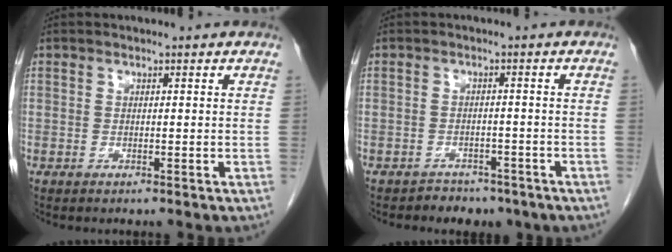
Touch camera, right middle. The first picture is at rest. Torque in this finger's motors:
{"motor_torque": [-0.28, -0.33, 0.04, 0.00]}